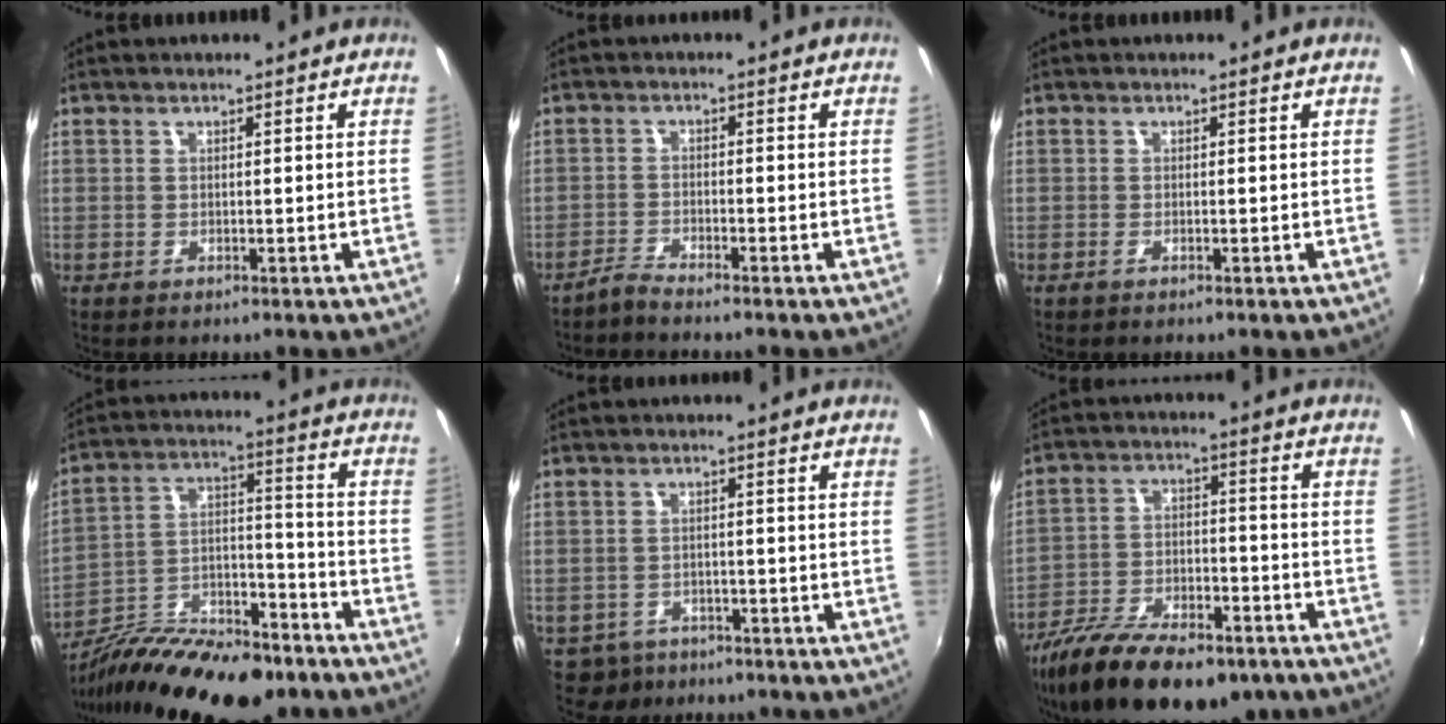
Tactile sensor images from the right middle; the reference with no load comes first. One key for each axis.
{"total": 2.4, "fx": -2.3, "fy": -0.3, "fz": 0.6, "tx": -0.023, "ty": -0.003, "tz": -0.048}
{"total": 0.7, "fx": -0.5, "fy": -0.1, "fz": 0.5, "tx": -0.009, "ty": -0.002, "tz": -0.011}
{"total": 22.6, "fx": -15.9, "fy": 8.4, "fz": 13.6, "tx": -0.250, "ty": -0.009, "tz": -0.255}
{"total": 4.9, "fx": -3.4, "fy": 3.4, "fz": 0.9, "tx": -0.033, "ty": -0.001, "tz": -0.050}
{"total": 22.5, "fx": -15.8, "fy": 9.1, "fz": 13.1, "tx": -0.255, "ty": -0.034, "tz": -0.247}